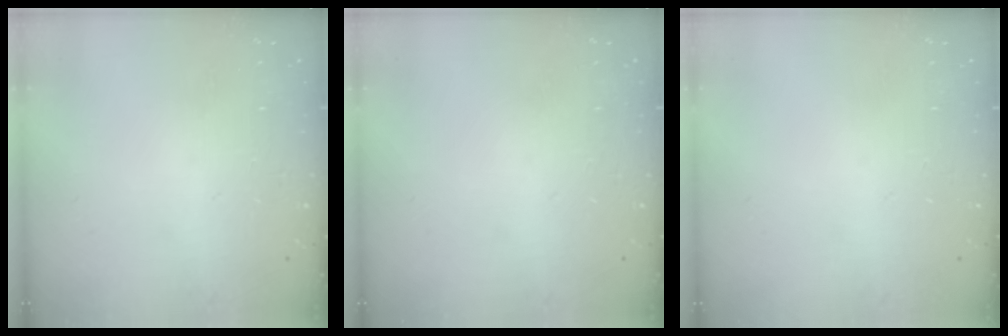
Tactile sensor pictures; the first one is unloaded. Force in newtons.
{"total": 0.0}
{"total": 0.0}